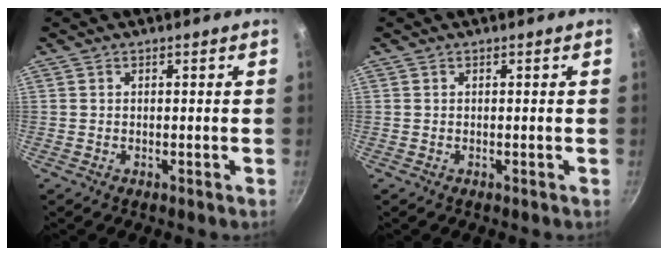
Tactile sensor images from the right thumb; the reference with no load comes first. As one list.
[{"total": 0.0}]